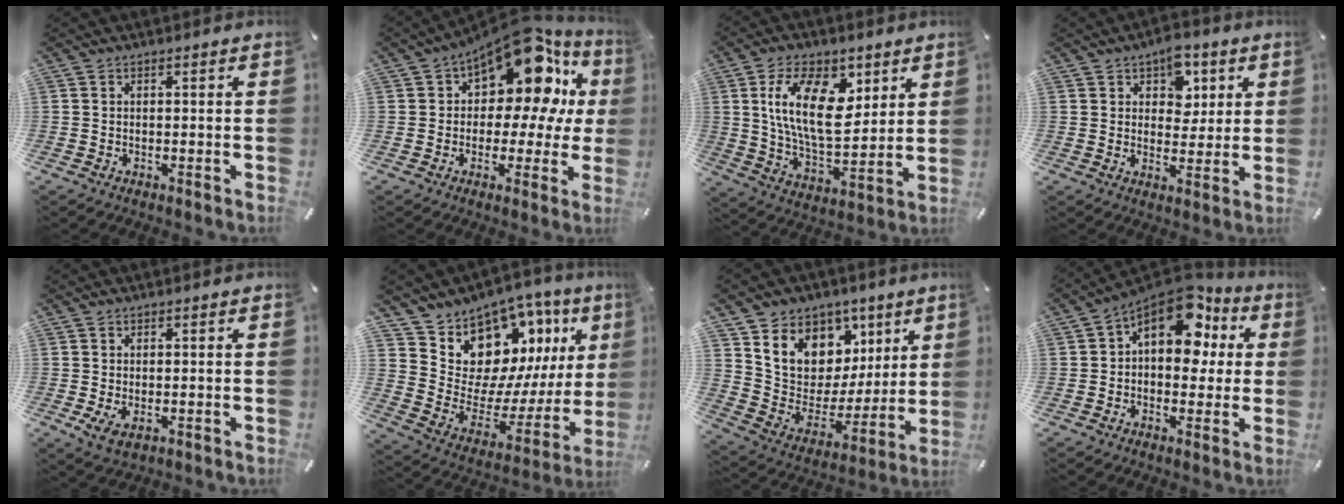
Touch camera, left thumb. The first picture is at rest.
{"total": 16.7, "force": [8.8, 9.0, 11.0], "torque": [-0.173, -0.072, 0.148]}
{"total": 17.5, "force": [6.5, 9.5, 13.2], "torque": [-0.264, -0.009, 0.110]}
{"total": 7.3, "force": [3.7, 5.3, 3.4], "torque": [-0.028, -0.012, 0.058]}
{"total": 2.7, "force": [-0.1, 1.5, 2.3], "torque": [-0.056, -0.003, -0.004]}
{"total": 14.0, "force": [10.0, 9.2, 3.1], "torque": [-0.043, -0.116, 0.195]}
{"total": 12.6, "force": [6.6, 10.2, 3.1], "torque": [-0.052, -0.067, 0.126]}
{"total": 14.5, "force": [5.9, 9.2, 9.5], "torque": [-0.139, -0.037, 0.102]}